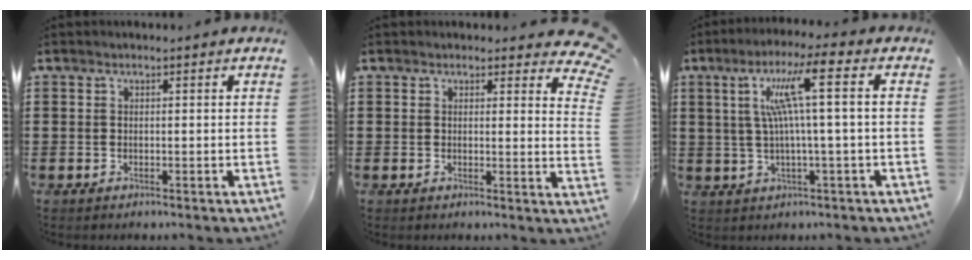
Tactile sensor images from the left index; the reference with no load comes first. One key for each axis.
{"total": 2.8, "fx": 2.3, "fy": 0.9, "fz": 1.3, "tx": -0.012, "ty": -0.013, "tz": 0.038}
{"total": 9.8, "fx": 2.2, "fy": 0.3, "fz": 9.6, "tx": -0.202, "ty": 0.002, "tz": 0.023}